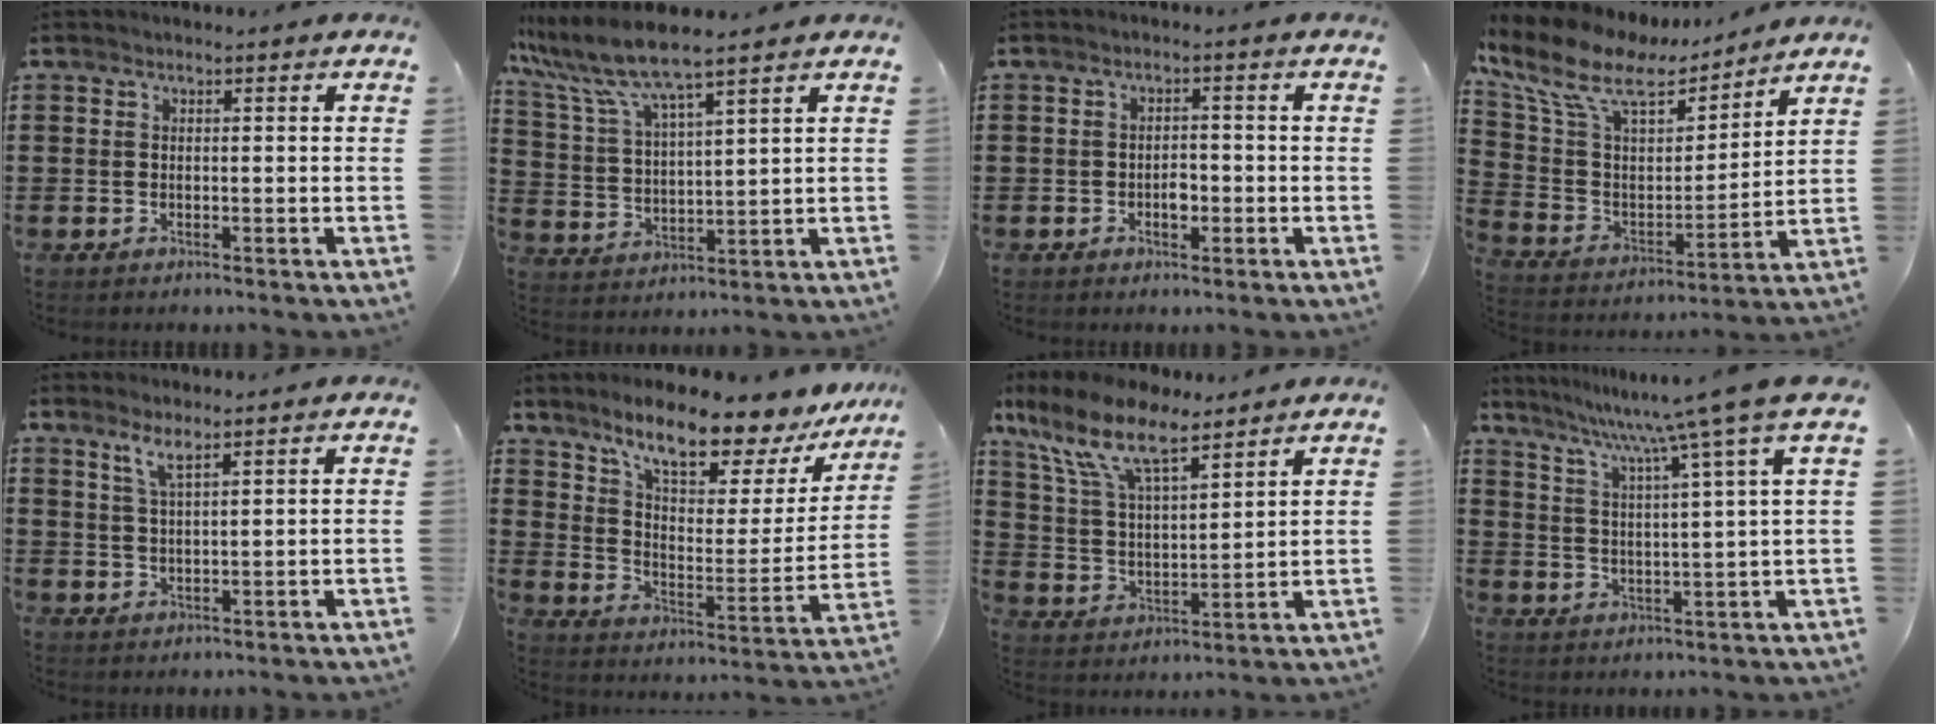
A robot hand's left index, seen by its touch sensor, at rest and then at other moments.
{"total": 8.1, "force": [7.0, 0.1, 4.1], "torque": [-0.108, -0.034, 0.121]}
{"total": 2.3, "force": [-0.6, 1.2, 1.9], "torque": [-0.037, 0.004, -0.012]}
{"total": 12.0, "force": [8.3, 4.9, 7.2], "torque": [-0.172, -0.036, 0.141]}
{"total": 3.3, "force": [2.5, 0.2, 2.2], "torque": [-0.050, 0.000, 0.046]}
{"total": 12.0, "force": [10.1, 2.2, 6.2], "torque": [-0.127, -0.069, 0.168]}
{"total": 11.2, "force": [8.4, 3.1, 6.7], "torque": [-0.162, -0.030, 0.149]}
{"total": 9.1, "force": [7.1, -1.9, 5.4], "torque": [-0.123, -0.045, 0.107]}